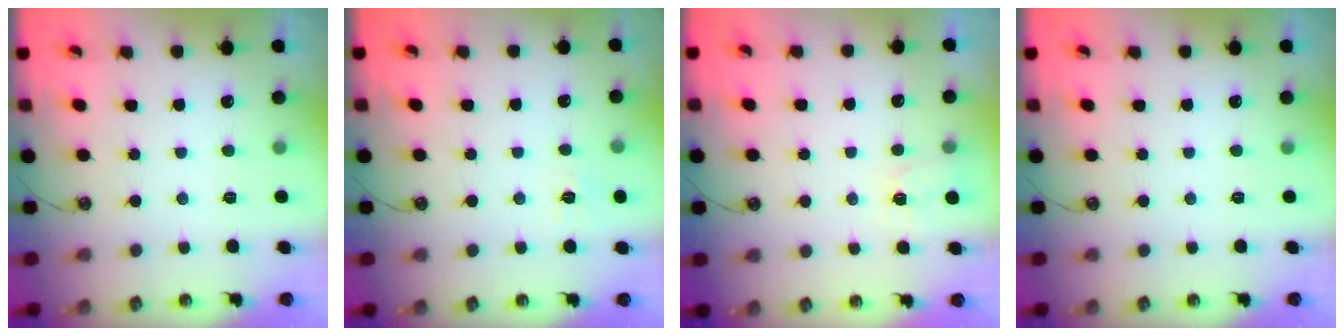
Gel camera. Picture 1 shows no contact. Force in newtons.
{"total": 5.5, "press": 5.5, "slide": 0.7}
{"total": 3.4, "press": 3.3, "slide": 0.5}
{"total": 0.0}